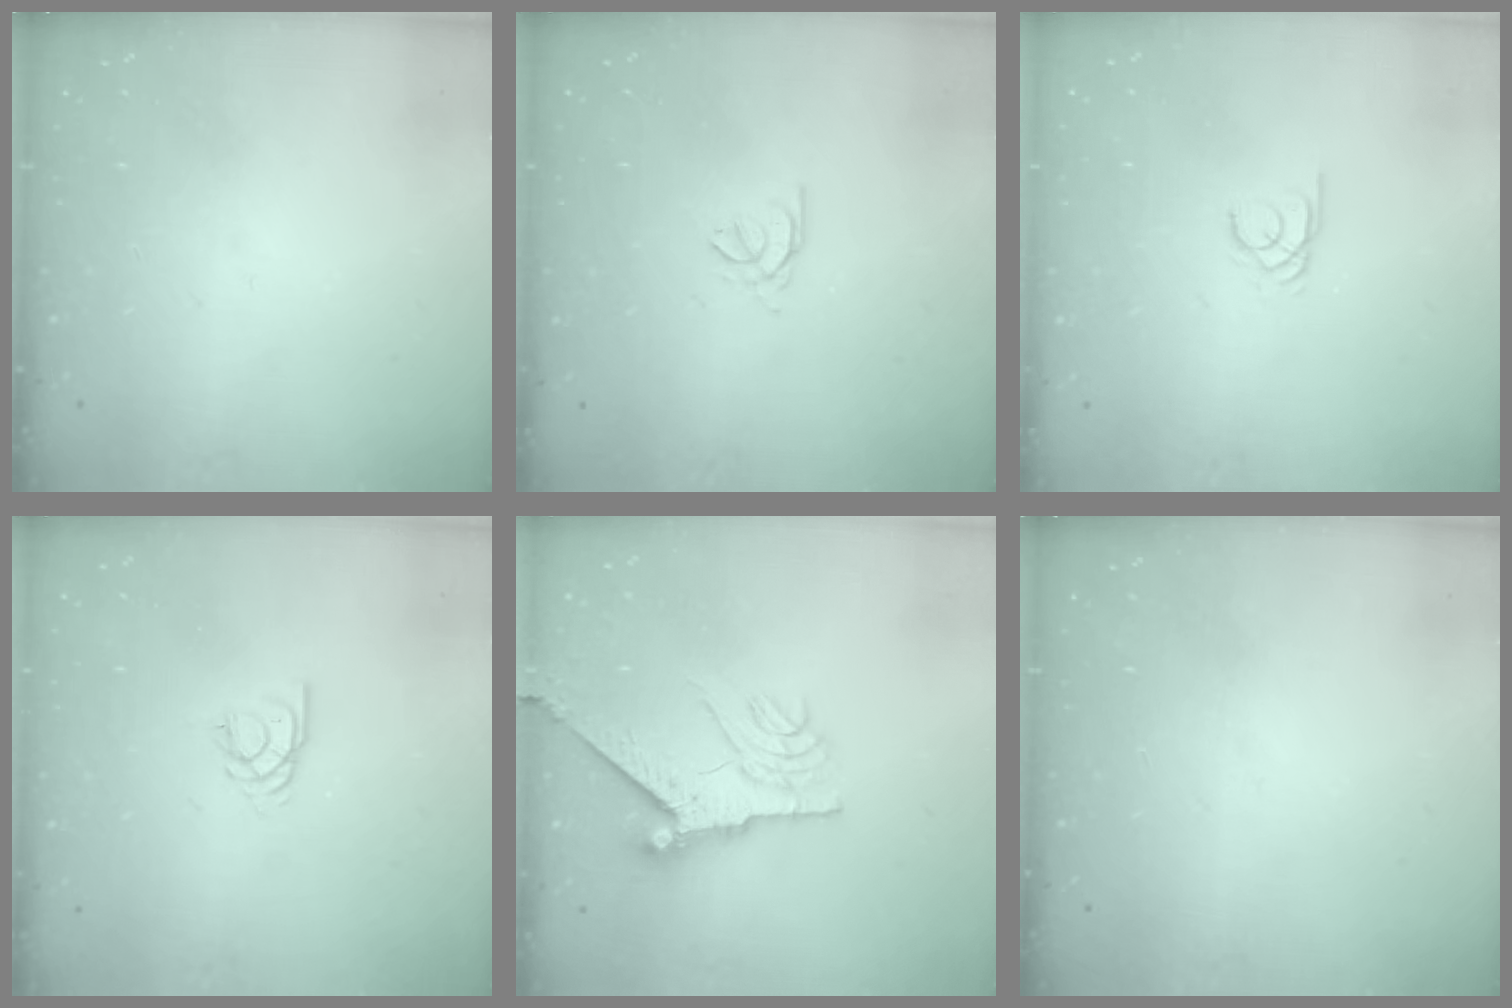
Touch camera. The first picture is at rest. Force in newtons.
{"total": 1.4, "press": 1.3, "slide": 0.3}
{"total": 1.5, "press": 1.5, "slide": 0.1}
{"total": 2.3, "press": 2.3, "slide": 0.2}
{"total": 8.9, "press": 8.9, "slide": 0.9}
{"total": 0.0}